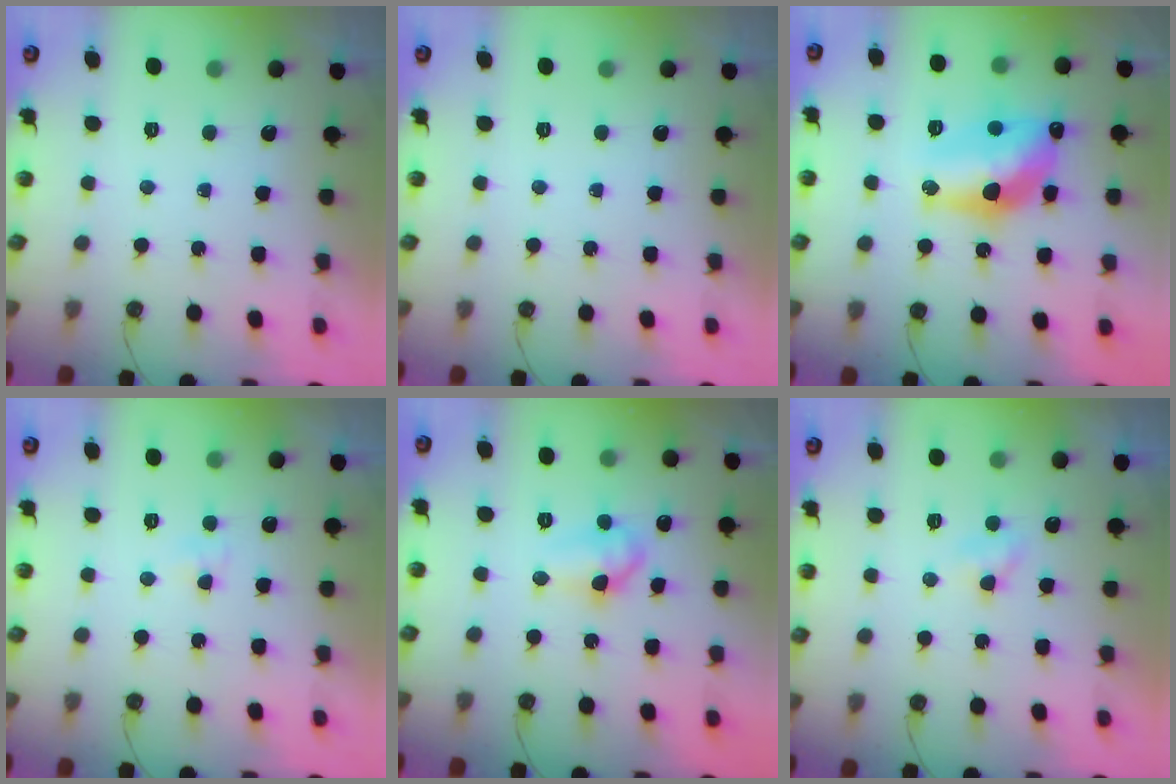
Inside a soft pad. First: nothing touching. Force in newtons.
{"total": 0.0}
{"total": 13.7, "press": 13.7, "slide": 0.8}
{"total": 3.1, "press": 2.7, "slide": 1.4}
{"total": 8.3, "press": 8.3, "slide": 0.8}
{"total": 3.8, "press": 3.7, "slide": 0.7}